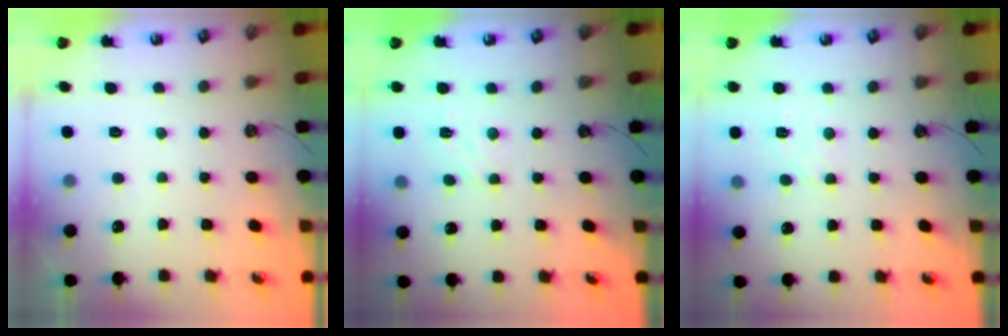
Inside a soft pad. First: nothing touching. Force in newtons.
{"total": 4.5, "press": 4.5, "slide": 0.6}
{"total": 3.4, "press": 3.3, "slide": 0.5}